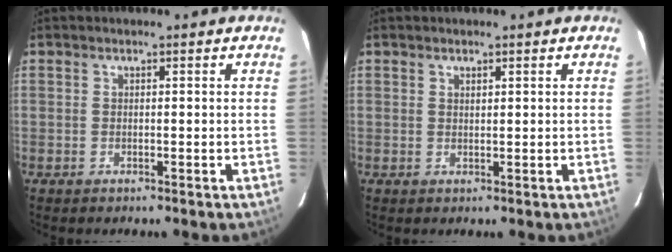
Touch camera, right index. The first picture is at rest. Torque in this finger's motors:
{"motor_torque": [-0.24, -0.07, -0.03, 0.00]}